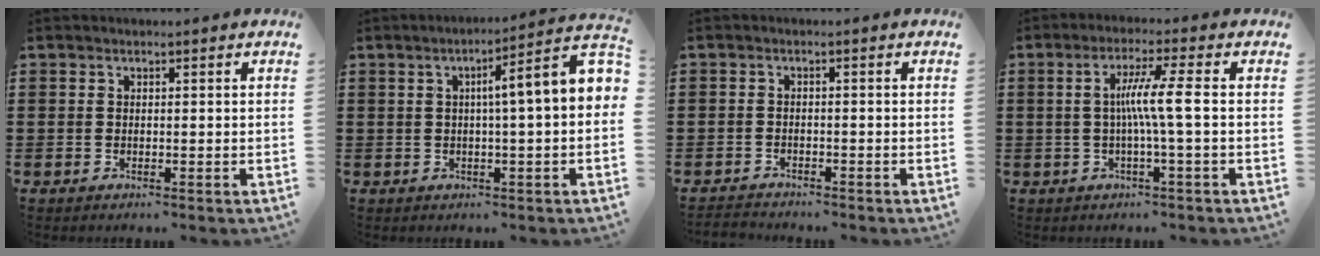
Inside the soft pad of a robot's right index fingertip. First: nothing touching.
{"total": 5.5, "force": [0.5, -0.4, 5.5], "torque": [-0.088, -0.024, -0.002]}
{"total": 1.6, "force": [-1.5, 0.3, -0.2], "torque": [0.000, 0.004, -0.036]}
{"total": 6.3, "force": [-0.3, -0.6, 6.2], "torque": [-0.115, -0.003, -0.014]}